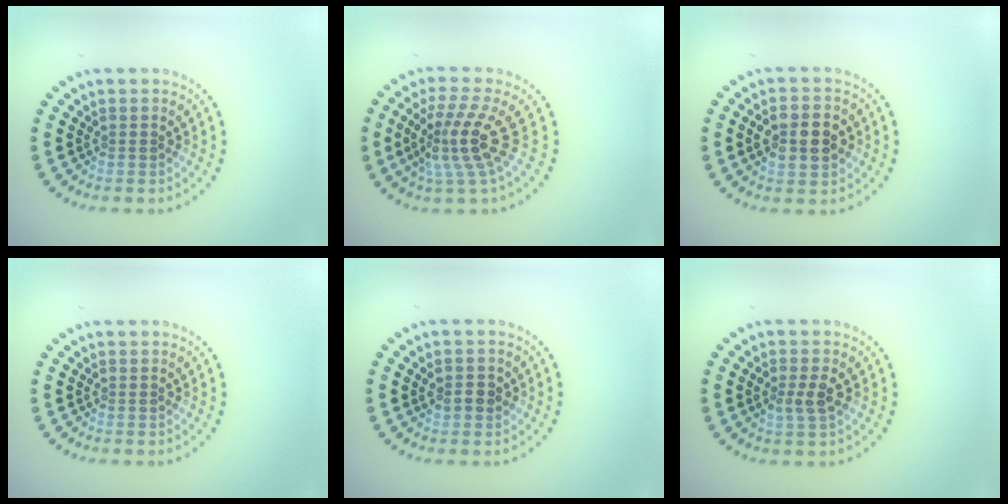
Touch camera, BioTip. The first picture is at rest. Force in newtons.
{"total": 4.3, "press": 3.1, "slide": 2.9}
{"total": 4.7, "press": 4.7, "slide": 0.2}
{"total": 0.0}
{"total": 1.8, "press": 1.8, "slide": 0.3}
{"total": 2.0, "press": 2.0, "slide": 0.5}